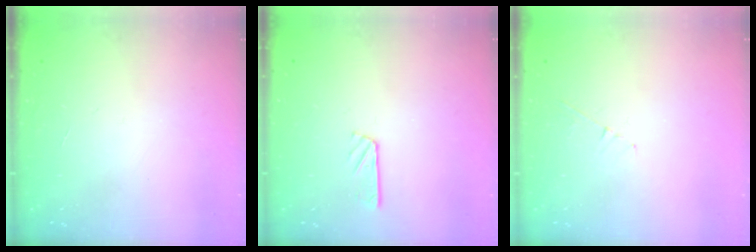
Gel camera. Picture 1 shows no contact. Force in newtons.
{"total": 2.8, "press": 2.8, "slide": 0.2}
{"total": 3.3, "press": 3.3, "slide": 0.4}